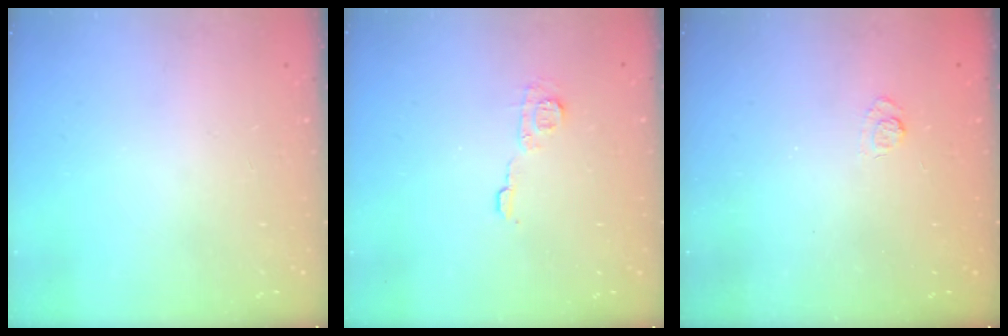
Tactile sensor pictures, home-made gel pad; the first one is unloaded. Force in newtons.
{"total": 6.4, "press": 6.4, "slide": 0.5}
{"total": 2.9, "press": 2.5, "slide": 1.5}